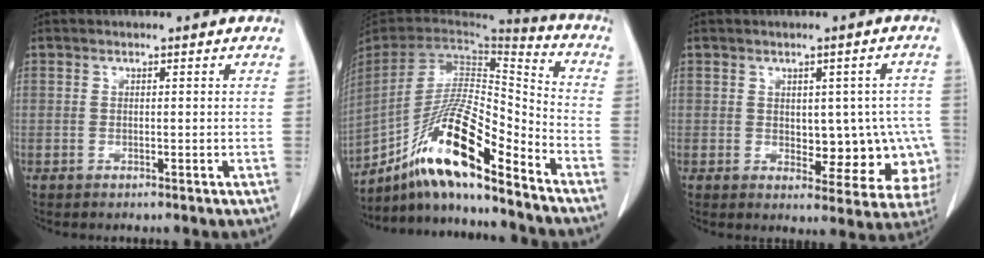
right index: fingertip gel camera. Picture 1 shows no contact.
{"total": 18.1, "force": [-12.8, 1.8, 12.6], "torque": [-0.254, -0.005, -0.231]}
{"total": 9.9, "force": [-1.1, 5.6, 8.1], "torque": [-0.073, 0.015, 0.000]}